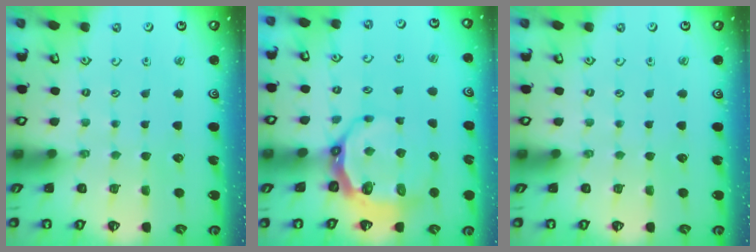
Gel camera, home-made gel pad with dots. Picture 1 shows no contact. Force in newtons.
{"total": 8.9, "press": 7.9, "slide": 4.1}
{"total": 0.0}